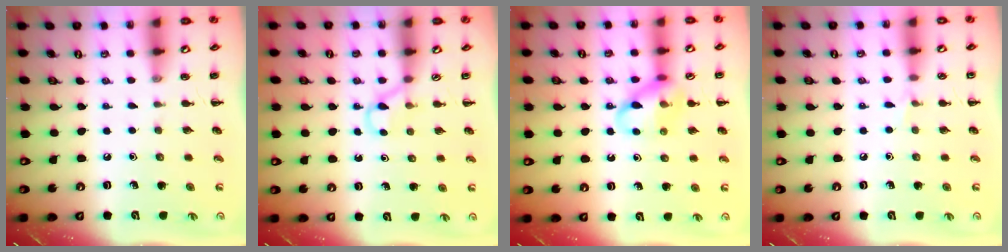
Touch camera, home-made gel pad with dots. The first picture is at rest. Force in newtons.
{"total": 2.6, "press": 2.5, "slide": 0.9}
{"total": 13.0, "press": 12.9, "slide": 2.0}
{"total": 3.9, "press": 3.7, "slide": 1.3}